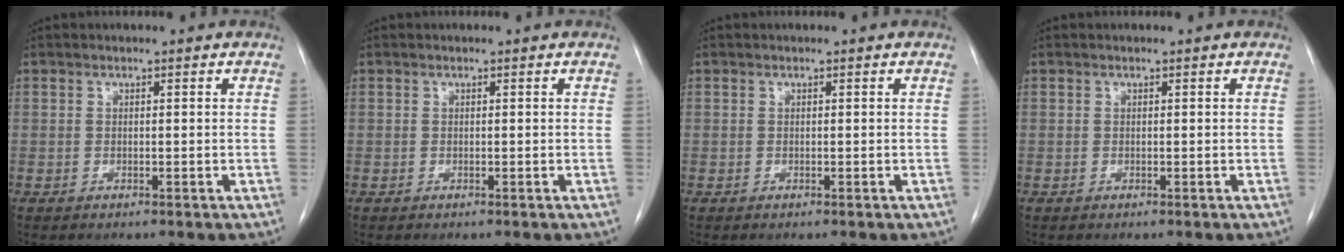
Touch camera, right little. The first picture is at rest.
{"total": 0.0}
{"total": 0.0}
{"total": 0.0}